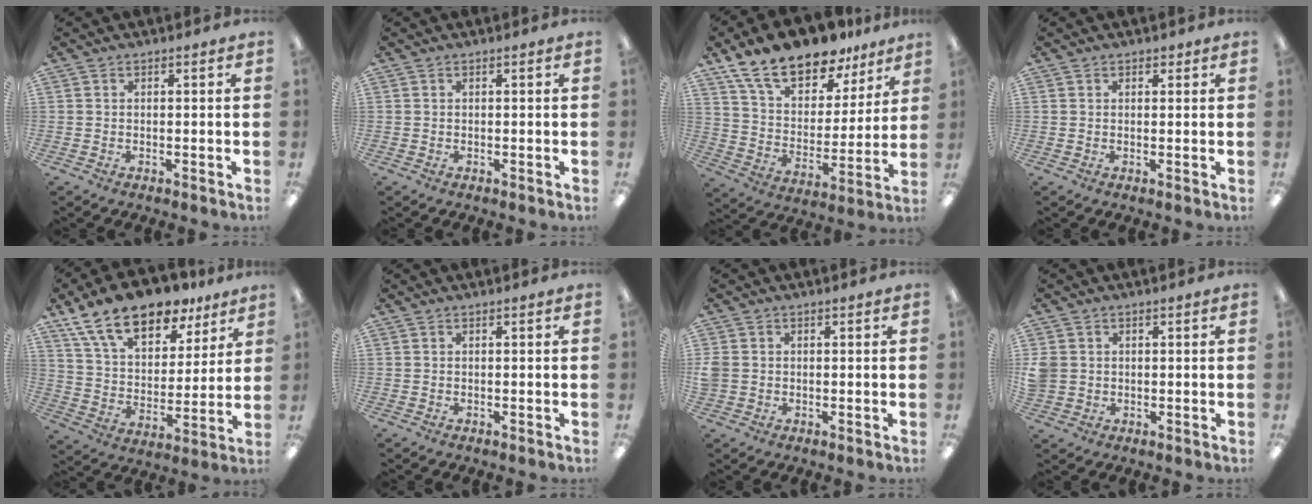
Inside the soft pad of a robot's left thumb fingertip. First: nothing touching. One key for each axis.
{"total": 0.0}
{"total": 17.2, "fx": 13.8, "fy": 7.7, "fz": 6.8, "tx": -0.131, "ty": -0.090, "tz": 0.247}
{"total": 1.2, "fx": 0.8, "fy": 0.9, "fz": 0.2, "tx": 0.004, "ty": -0.001, "tz": 0.012}
{"total": 17.7, "fx": 12.6, "fy": 8.6, "fz": 8.9, "tx": -0.164, "ty": -0.068, "tz": 0.228}
{"total": 0.0}
{"total": 2.7, "fx": -0.1, "fy": 2.5, "fz": 1.0, "tx": -0.017, "ty": 0.006, "tz": -0.001}
{"total": 3.8, "fx": 0.4, "fy": 3.7, "fz": 0.9, "tx": -0.013, "ty": 0.005, "tz": 0.008}